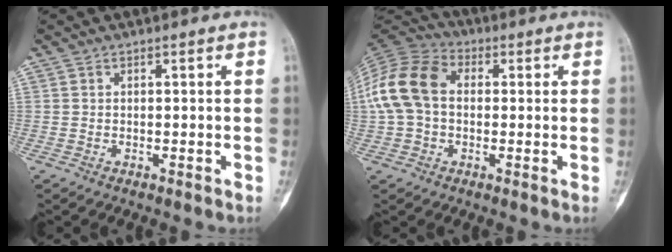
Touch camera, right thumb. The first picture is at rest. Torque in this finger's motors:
{"motor_torque": [0.76, 0.79, 0.67, -0.57, 0.11]}